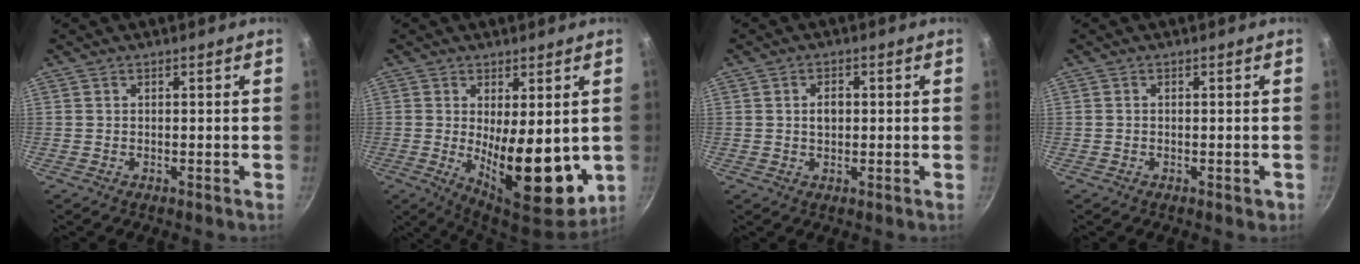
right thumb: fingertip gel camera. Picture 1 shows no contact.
{"total": 15.3, "force": [-0.9, 6.3, 13.9], "torque": [-0.170, -0.025, 0.004]}
{"total": 2.9, "force": [0.2, 2.0, 2.1], "torque": [-0.022, 0.004, 0.004]}
{"total": 1.3, "force": [-0.5, 0.7, 0.9], "torque": [-0.010, 0.002, -0.007]}